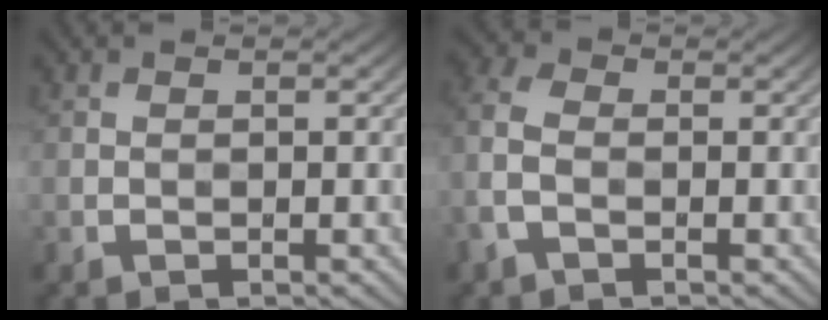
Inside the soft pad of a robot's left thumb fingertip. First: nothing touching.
{"total": 4.1, "force": [-1.4, 2.4, 3.0], "torque": [-0.093, 0.003, -0.044]}